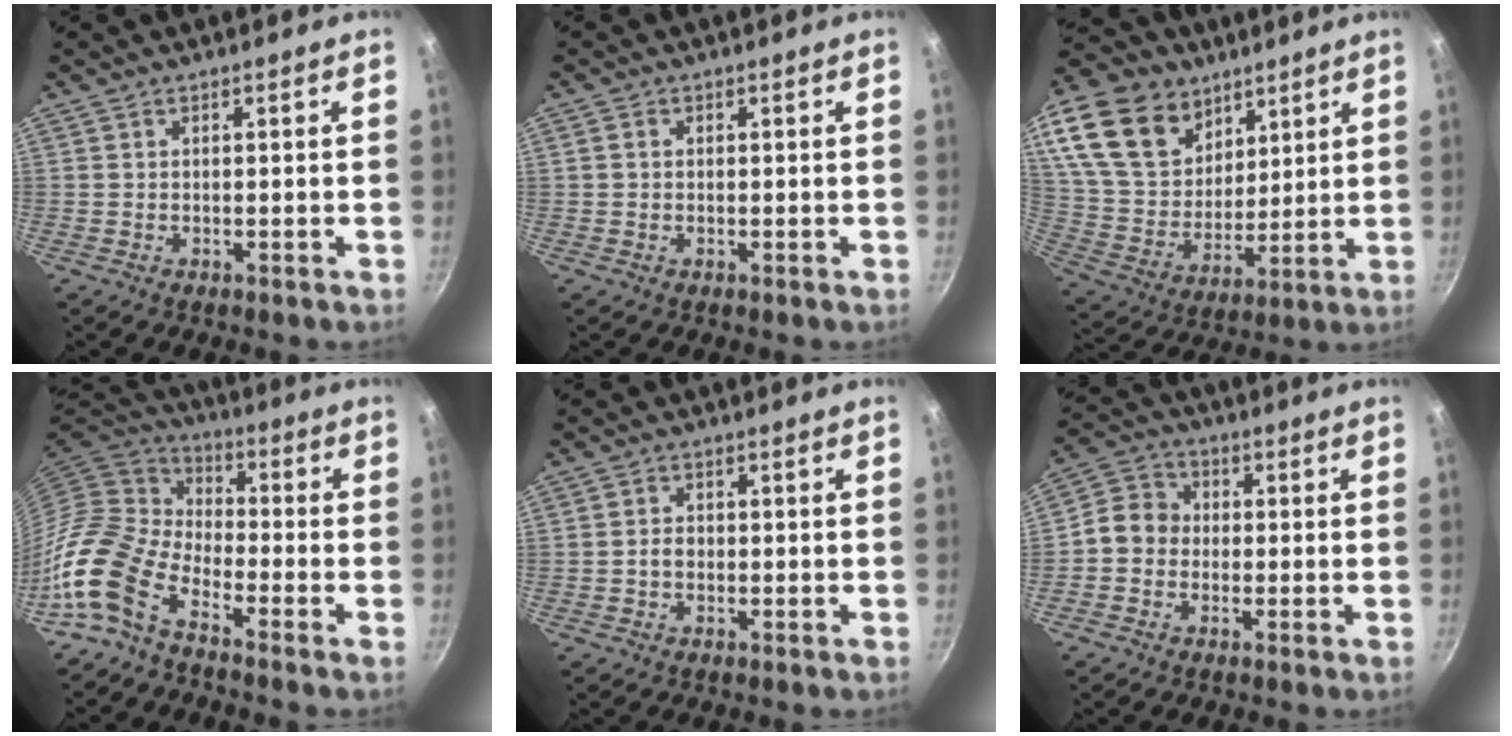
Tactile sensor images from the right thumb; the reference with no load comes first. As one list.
[{"total": 0.8, "force": [0.1, 0.7, 0.4], "torque": [-0.008, 0.004, -0.001]}, {"total": 24.2, "force": [12.7, 16.5, 12.3], "torque": [-0.224, -0.047, 0.240]}, {"total": 12.2, "force": [-8.2, 6.0, 6.8], "torque": [-0.118, 0.070, -0.191]}, {"total": 1.8, "force": [-0.5, 1.3, 1.1], "torque": [-0.014, 0.011, -0.009]}, {"total": 6.4, "force": [-0.9, 5.6, 3.0], "torque": [-0.028, 0.017, -0.040]}]